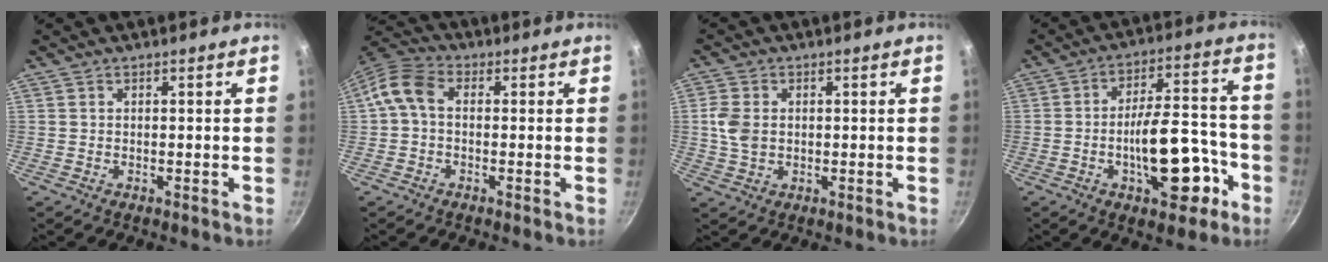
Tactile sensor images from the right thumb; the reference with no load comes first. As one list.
[{"total": 6.6, "force": [0.0, 4.6, 4.7], "torque": [-0.099, 0.025, -0.017]}, {"total": 5.5, "force": [0.4, 4.1, 3.6], "torque": [-0.070, 0.001, 0.006]}, {"total": 15.8, "force": [-5.8, 7.0, 12.9], "torque": [-0.155, 0.057, -0.075]}]